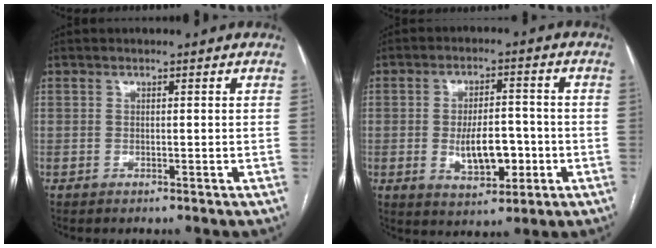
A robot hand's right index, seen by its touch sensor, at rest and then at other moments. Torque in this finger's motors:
{"motor_torque": [0.30, -0.13, 0.46, 0.05]}